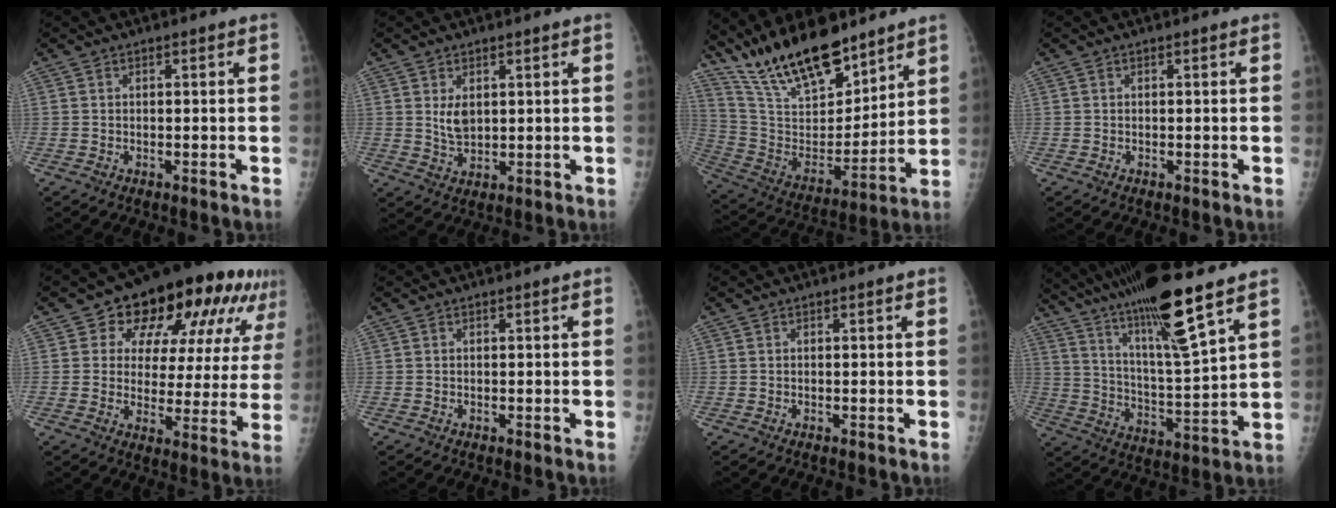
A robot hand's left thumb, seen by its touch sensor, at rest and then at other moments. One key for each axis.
{"total": 4.0, "fx": 1.4, "fy": 2.3, "fz": 3.0, "tx": -0.045, "ty": -0.017, "tz": 0.033}
{"total": 20.6, "fx": 16.1, "fy": 7.1, "fz": 10.7, "tx": -0.152, "ty": -0.080, "tz": 0.298}
{"total": 0.0}
{"total": 21.7, "fx": 11.5, "fy": 11.7, "fz": 14.3, "tx": -0.160, "ty": -0.004, "tz": 0.152}
{"total": 0.0}
{"total": 0.0}
{"total": 20.4, "fx": 13.6, "fy": 1.9, "fz": 15.1, "tx": -0.261, "ty": -0.056, "tz": 0.241}